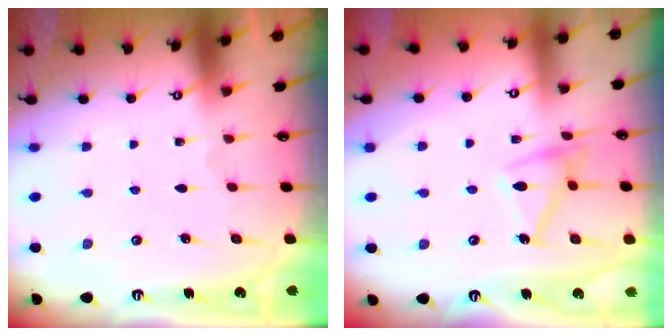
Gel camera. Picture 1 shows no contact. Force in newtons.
{"total": 14.0, "press": 14.0, "slide": 0.2}